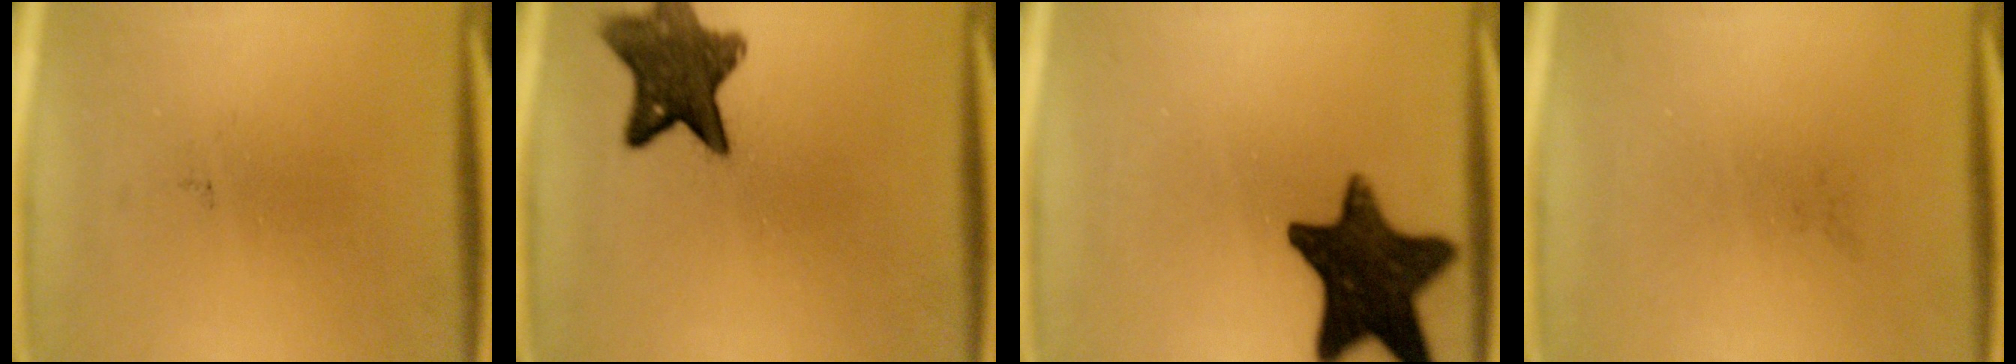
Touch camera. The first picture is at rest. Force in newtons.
{"total": 10.1}
{"total": 15.8}
{"total": 0.0}